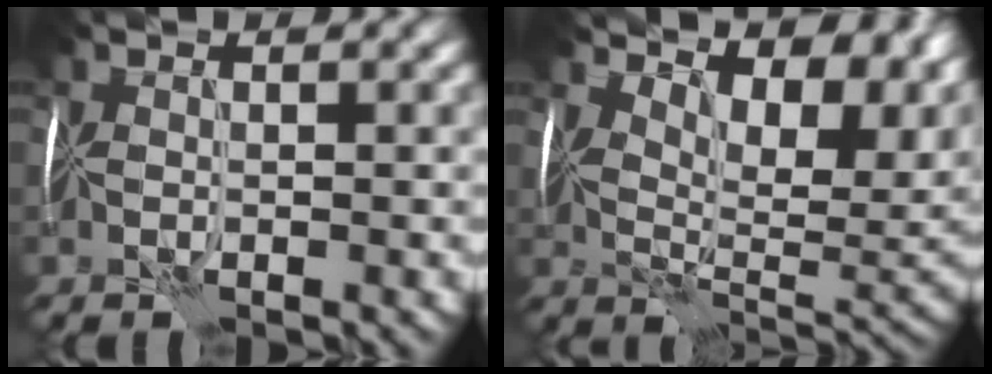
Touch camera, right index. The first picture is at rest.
{"total": 10.9, "force": [5.7, 4.9, 7.9], "torque": [-0.125, -0.003, 0.105]}